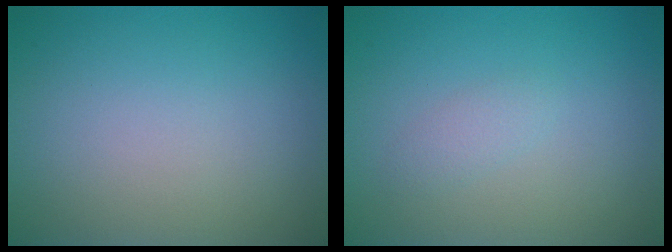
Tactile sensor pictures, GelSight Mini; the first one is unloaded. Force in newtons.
{"total": 1.0, "press": 1.0, "slide": 0.0}